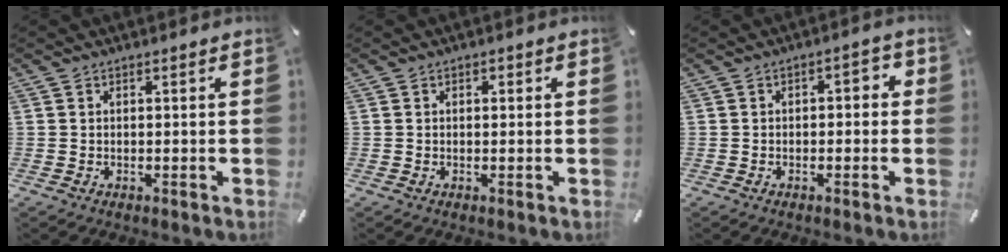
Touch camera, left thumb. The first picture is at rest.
{"total": 0.6, "force": [0.1, 0.5, 0.2], "torque": [-0.005, 0.004, 0.000]}
{"total": 2.7, "force": [-1.6, 1.5, 1.6], "torque": [-0.027, 0.016, -0.034]}